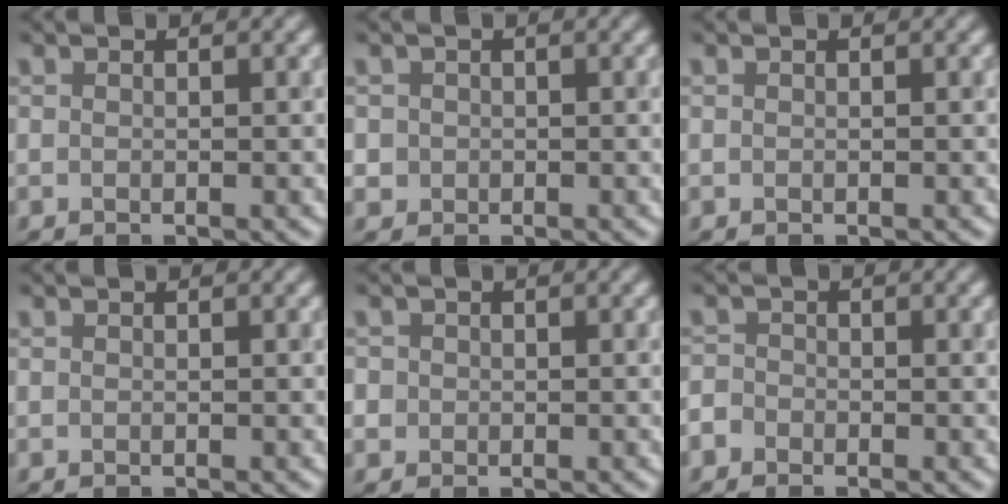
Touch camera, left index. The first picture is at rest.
{"total": 2.5, "force": [-0.3, 2.4, 0.4], "torque": [0.004, 0.009, -0.023]}
{"total": 0.0}
{"total": 0.0}
{"total": 1.2, "force": [0.1, 1.2, 0.0], "torque": [0.015, 0.005, -0.003]}
{"total": 1.1, "force": [-0.8, 0.7, 0.0], "torque": [0.006, 0.005, -0.021]}